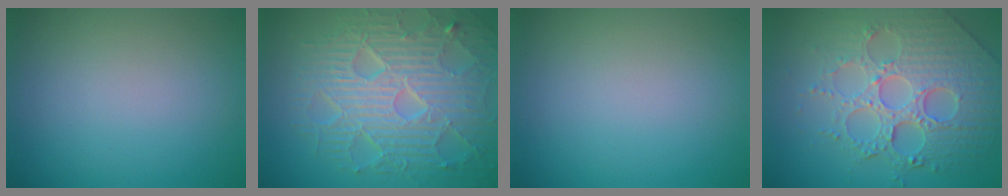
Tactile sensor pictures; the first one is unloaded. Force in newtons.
{"total": 9.9, "press": 6.6, "slide": 7.4}
{"total": 0.0}
{"total": 8.1, "press": 6.0, "slide": 5.4}